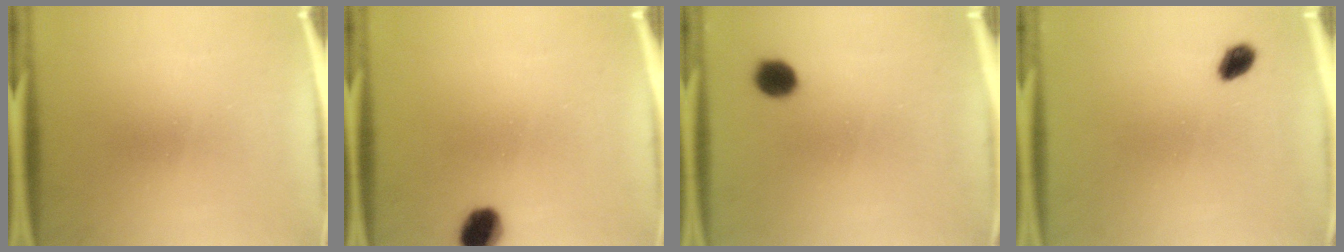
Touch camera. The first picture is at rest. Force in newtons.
{"total": 6.4}
{"total": 4.4}
{"total": 2.8}